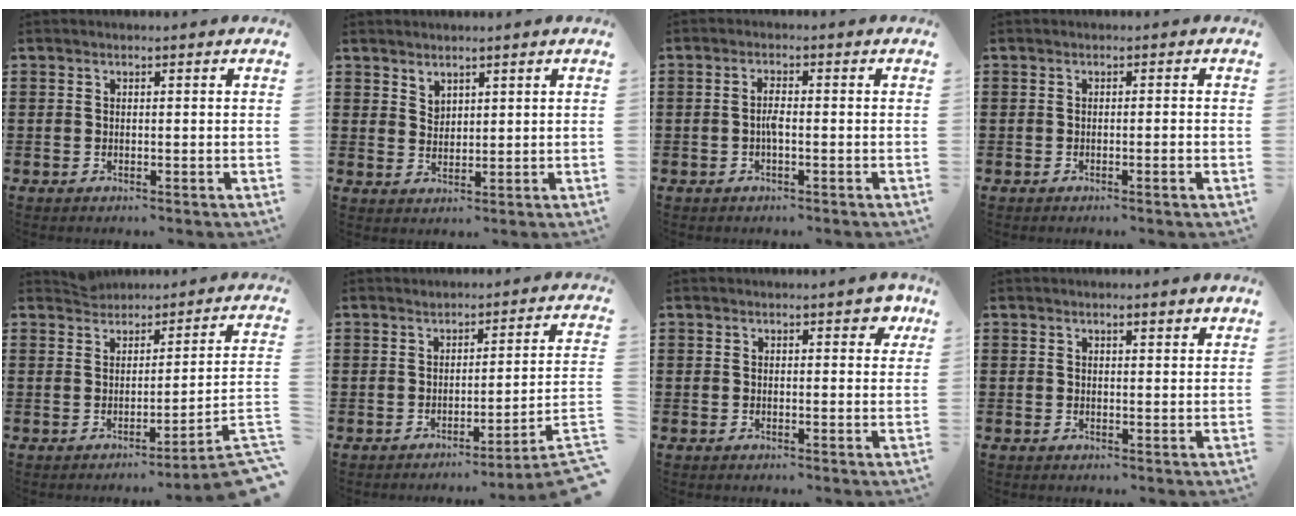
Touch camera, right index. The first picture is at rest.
{"total": 2.3, "force": [2.0, 1.2, 0.1], "torque": [-0.006, 0.003, 0.039]}
{"total": 2.2, "force": [-0.5, 0.5, 2.0], "torque": [-0.047, 0.000, -0.013]}
{"total": 1.2, "force": [-0.5, -0.3, 1.0], "torque": [-0.015, -0.006, -0.009]}
{"total": 2.5, "force": [-0.9, -0.4, 2.3], "torque": [-0.045, -0.012, -0.015]}
{"total": 3.1, "force": [-1.9, -1.0, 2.2], "torque": [-0.040, -0.015, -0.043]}
{"total": 2.3, "force": [1.3, 1.2, 1.5], "torque": [-0.011, 0.001, 0.016]}
{"total": 1.3, "force": [1.0, 0.3, 0.9], "torque": [-0.018, 0.002, 0.018]}